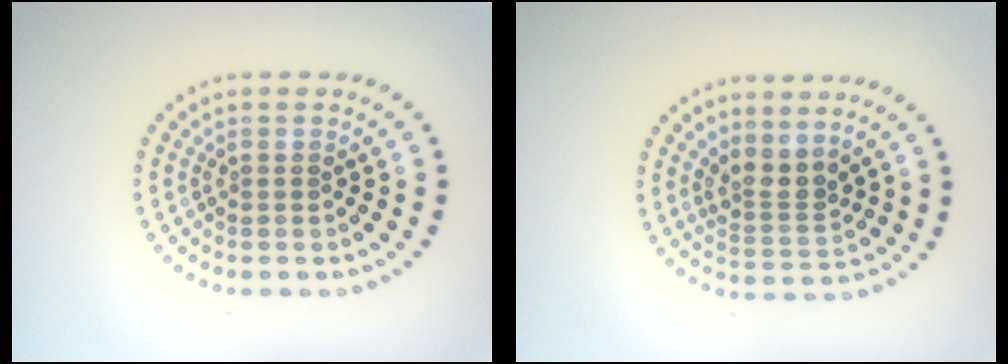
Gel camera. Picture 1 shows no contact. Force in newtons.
{"total": 2.6, "press": 1.9, "slide": 1.8}